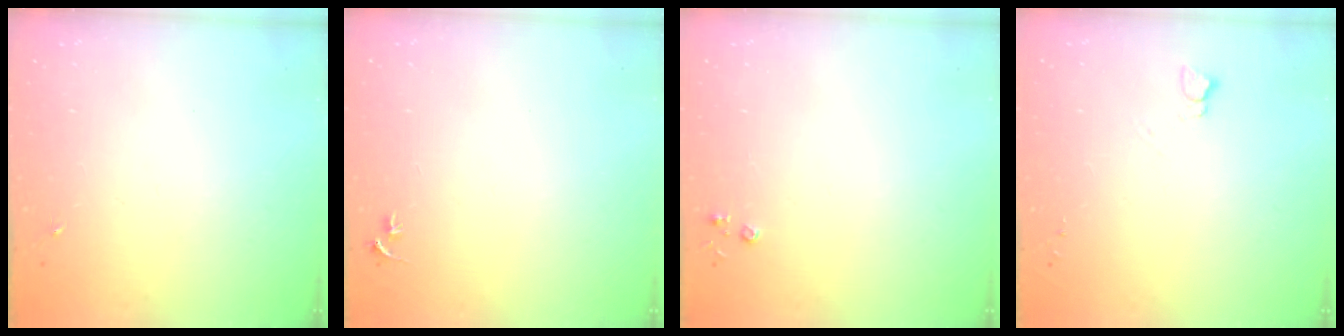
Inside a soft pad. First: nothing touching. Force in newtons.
{"total": 2.7, "press": 2.7, "slide": 0.3}
{"total": 2.8, "press": 2.8, "slide": 0.3}
{"total": 2.8, "press": 2.7, "slide": 0.3}